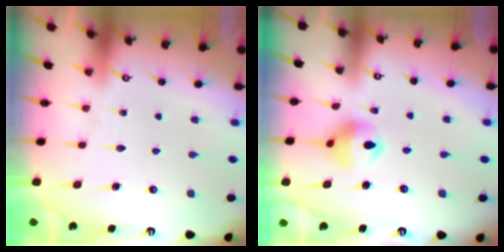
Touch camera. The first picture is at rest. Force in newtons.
{"total": 10.5, "press": 9.8, "slide": 3.5}